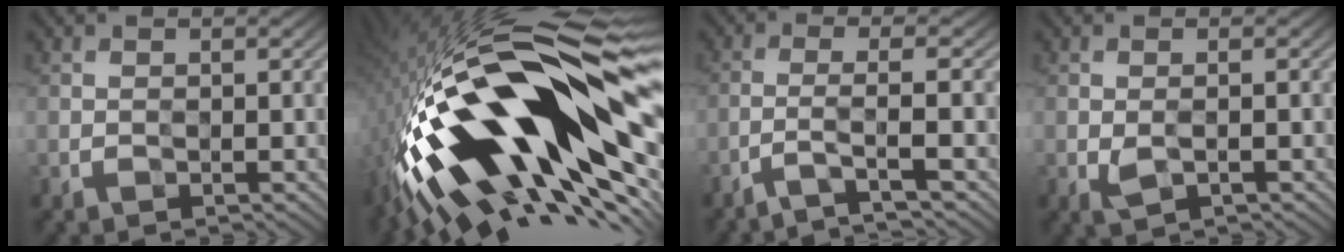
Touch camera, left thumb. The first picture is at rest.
{"total": 20.6, "force": [-4.5, 7.6, 18.6], "torque": [-0.346, -0.005, -0.091]}
{"total": 3.2, "force": [-2.5, 0.1, 2.1], "torque": [-0.022, 0.016, -0.067]}
{"total": 1.0, "force": [-0.5, 0.4, 0.8], "torque": [-0.023, -0.001, -0.007]}